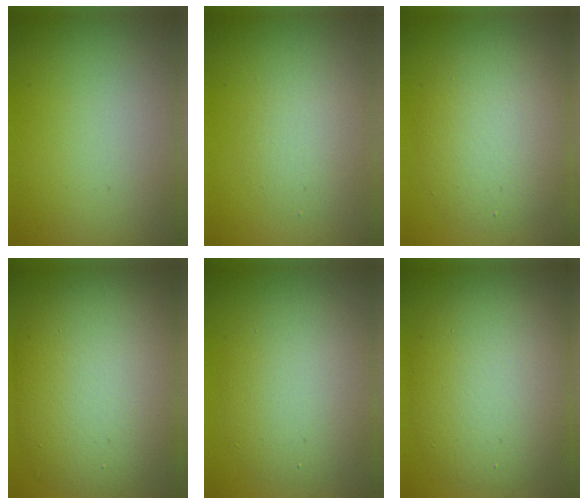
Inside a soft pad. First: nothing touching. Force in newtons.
{"total": 2.5, "press": 2.5, "slide": 0.1}
{"total": 5.9, "press": 5.9, "slide": 0.4}
{"total": 11.3, "press": 11.3, "slide": 0.7}
{"total": 5.9, "press": 5.8, "slide": 0.6}
{"total": 8.7, "press": 8.7, "slide": 0.3}